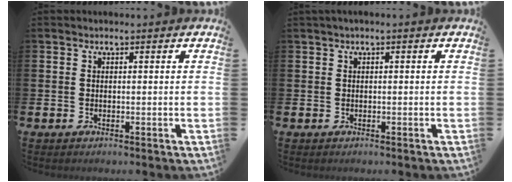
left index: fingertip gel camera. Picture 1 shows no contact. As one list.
[{"total": 0.5, "force": [0.0, 0.0, 0.5], "torque": [-0.016, 0.004, 0.000]}]